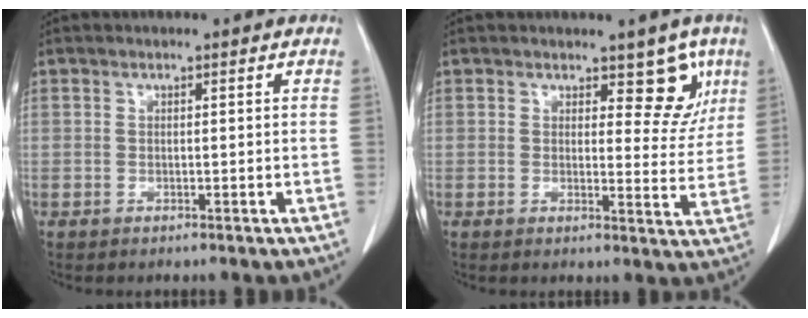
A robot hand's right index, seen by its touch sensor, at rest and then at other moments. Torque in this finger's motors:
{"motor_torque": [0.34, 0.34, 0.08, 0.01]}